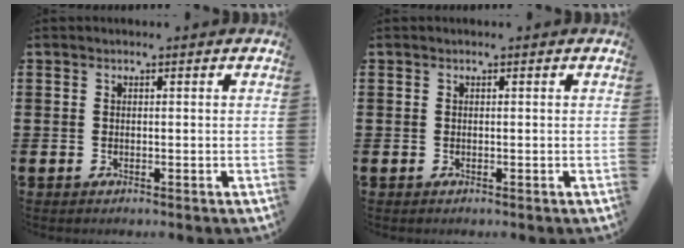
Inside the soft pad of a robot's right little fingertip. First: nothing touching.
{"total": 0.0}